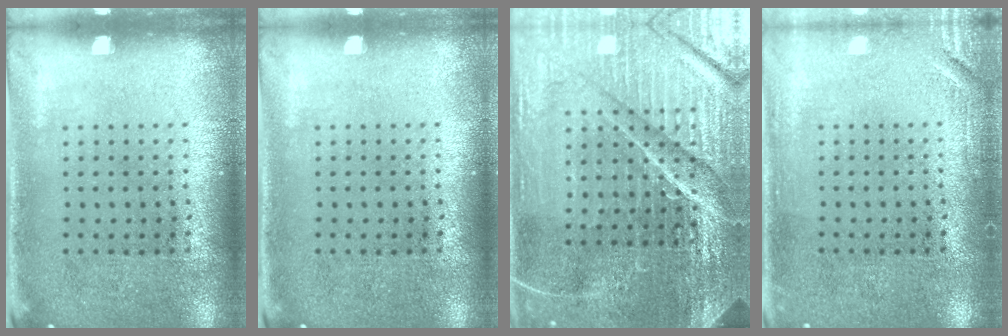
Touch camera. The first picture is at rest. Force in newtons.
{"total": 0.0}
{"total": 6.2, "press": 5.6, "slide": 2.7}
{"total": 1.7, "press": 1.7, "slide": 0.2}